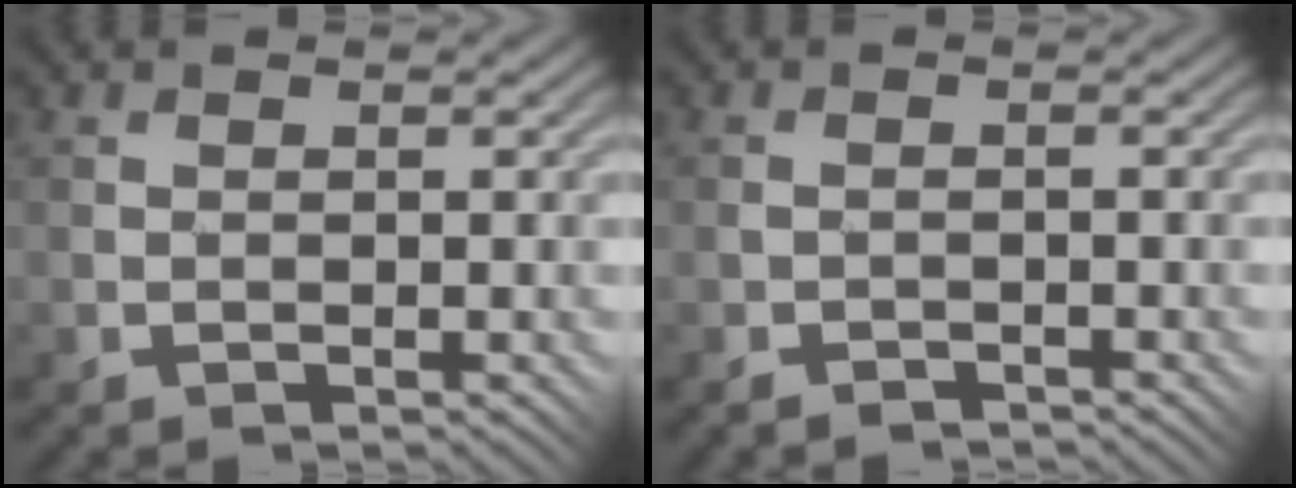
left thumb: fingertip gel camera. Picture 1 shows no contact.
{"total": 1.0, "force": [-1.0, 0.1, -0.1], "torque": [0.000, 0.006, -0.025]}